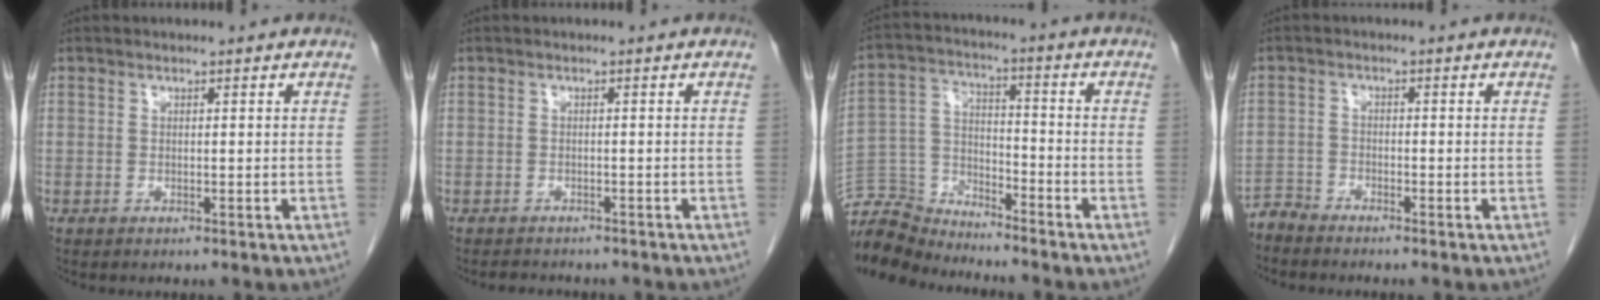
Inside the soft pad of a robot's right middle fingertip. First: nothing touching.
{"total": 3.8, "force": [-3.4, 1.3, 1.2], "torque": [-0.019, -0.004, -0.041]}
{"total": 9.4, "force": [-9.3, 0.9, -0.3], "torque": [0.002, 0.014, -0.184]}
{"total": 2.3, "force": [-2.2, -0.1, -0.4], "torque": [0.018, -0.010, -0.044]}